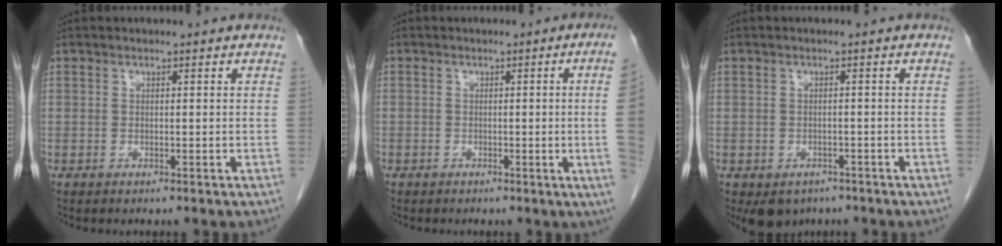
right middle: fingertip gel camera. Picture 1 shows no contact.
{"total": 5.7, "force": [-0.5, -1.9, 5.3], "torque": [-0.044, -0.008, -0.007]}
{"total": 4.7, "force": [-3.2, 3.2, 1.3], "torque": [-0.013, 0.002, -0.040]}